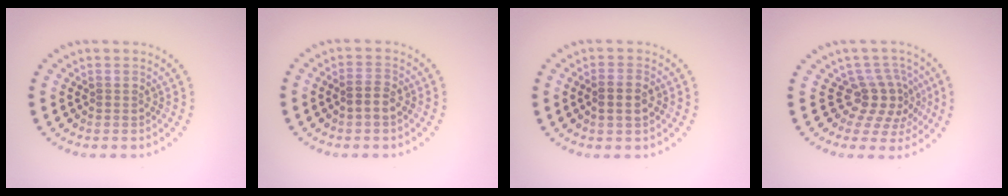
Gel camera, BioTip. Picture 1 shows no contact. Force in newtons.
{"total": 1.9, "press": 1.8, "slide": 0.7}
{"total": 2.3, "press": 2.1, "slide": 0.8}
{"total": 3.7, "press": 2.7, "slide": 2.6}